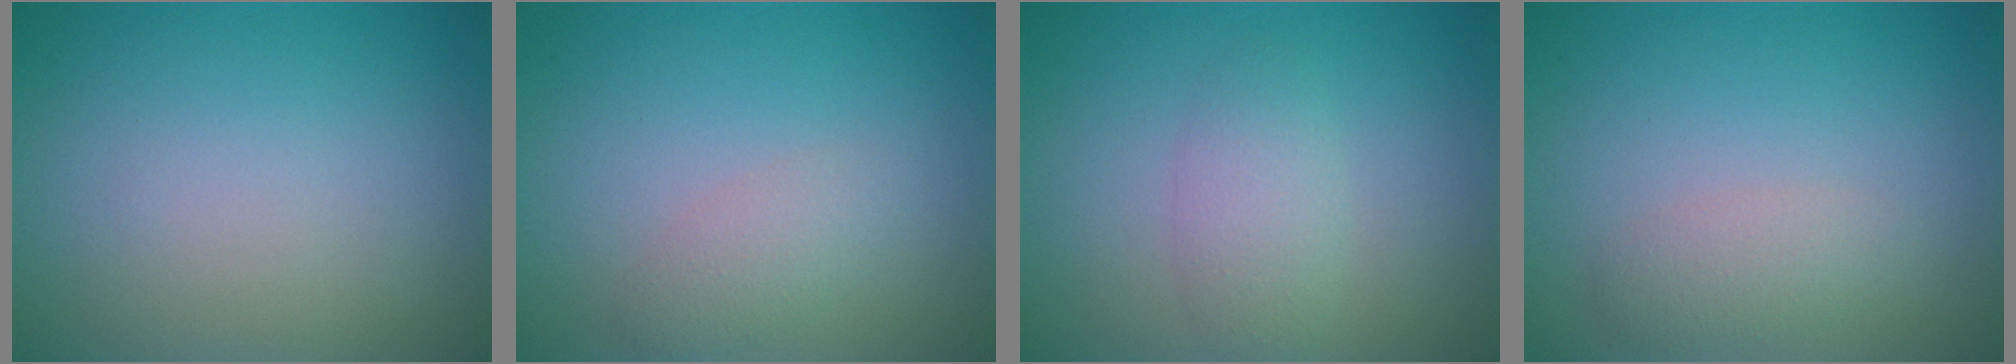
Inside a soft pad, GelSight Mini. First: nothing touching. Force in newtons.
{"total": 1.8, "press": 1.8, "slide": 0.2}
{"total": 2.5, "press": 2.5, "slide": 0.2}
{"total": 1.7, "press": 1.7, "slide": 0.1}